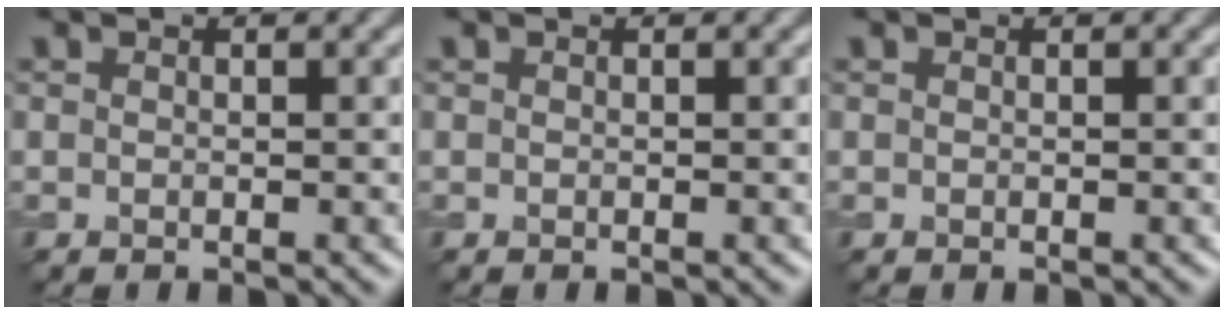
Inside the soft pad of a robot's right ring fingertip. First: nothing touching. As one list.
[{"total": 0.0}, {"total": 0.0}]